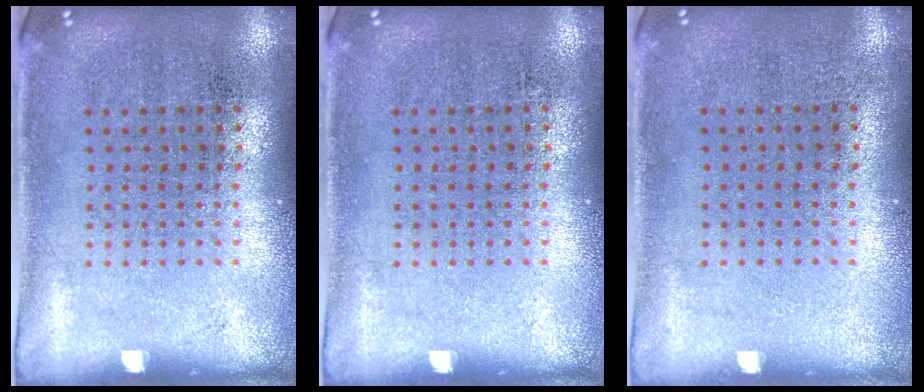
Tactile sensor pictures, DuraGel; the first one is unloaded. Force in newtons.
{"total": 0.0}
{"total": 0.0}